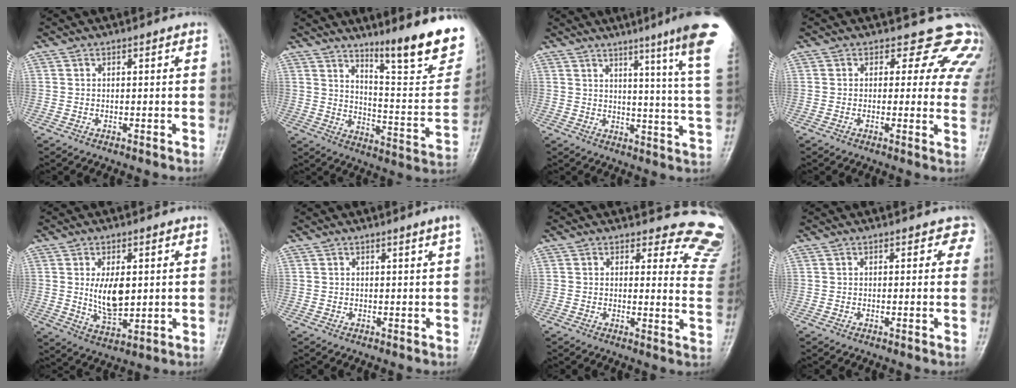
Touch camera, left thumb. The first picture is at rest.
{"total": 20.3, "force": [13.6, 3.7, 14.5], "torque": [-0.162, -0.092, 0.201]}
{"total": 18.2, "force": [12.4, -0.6, 13.4], "torque": [-0.161, -0.080, 0.137]}
{"total": 9.9, "force": [7.3, 5.7, 3.5], "torque": [0.017, -0.026, 0.052]}
{"total": 8.4, "force": [1.1, 4.4, 7.0], "torque": [-0.109, -0.019, 0.030]}
{"total": 1.4, "force": [0.8, -0.5, 1.1], "torque": [-0.021, -0.006, 0.013]}
{"total": 11.9, "force": [11.3, 3.8, 0.7], "torque": [0.048, -0.117, 0.080]}
{"total": 2.7, "force": [1.4, 1.8, 1.3], "torque": [0.016, -0.004, 0.002]}